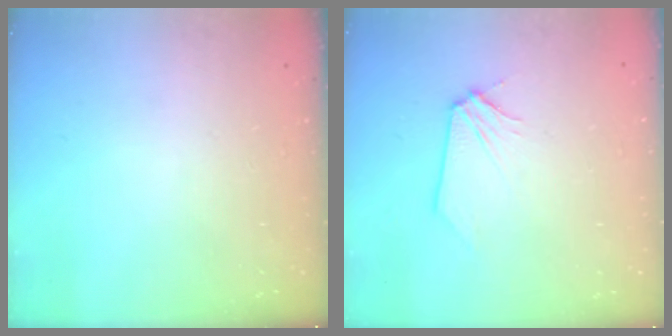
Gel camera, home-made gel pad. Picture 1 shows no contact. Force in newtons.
{"total": 0.6, "press": 0.6, "slide": 0.1}